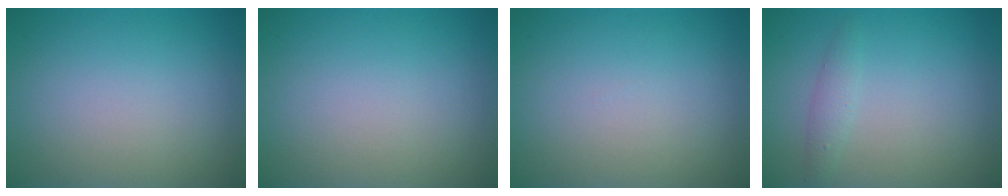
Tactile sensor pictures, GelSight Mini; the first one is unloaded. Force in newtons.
{"total": 0.0}
{"total": 0.0}
{"total": 1.3, "press": 1.3, "slide": 0.0}